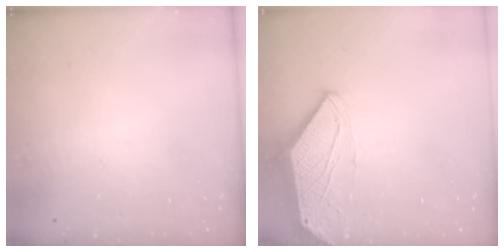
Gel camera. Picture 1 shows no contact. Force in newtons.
{"total": 0.0}